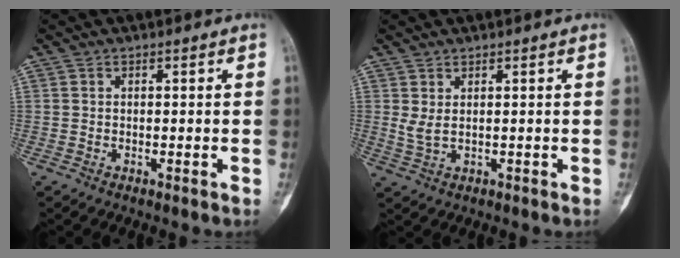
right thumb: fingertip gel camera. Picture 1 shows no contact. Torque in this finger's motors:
{"motor_torque": [0.27, 0.17, 0.03, 0.03, -0.01]}